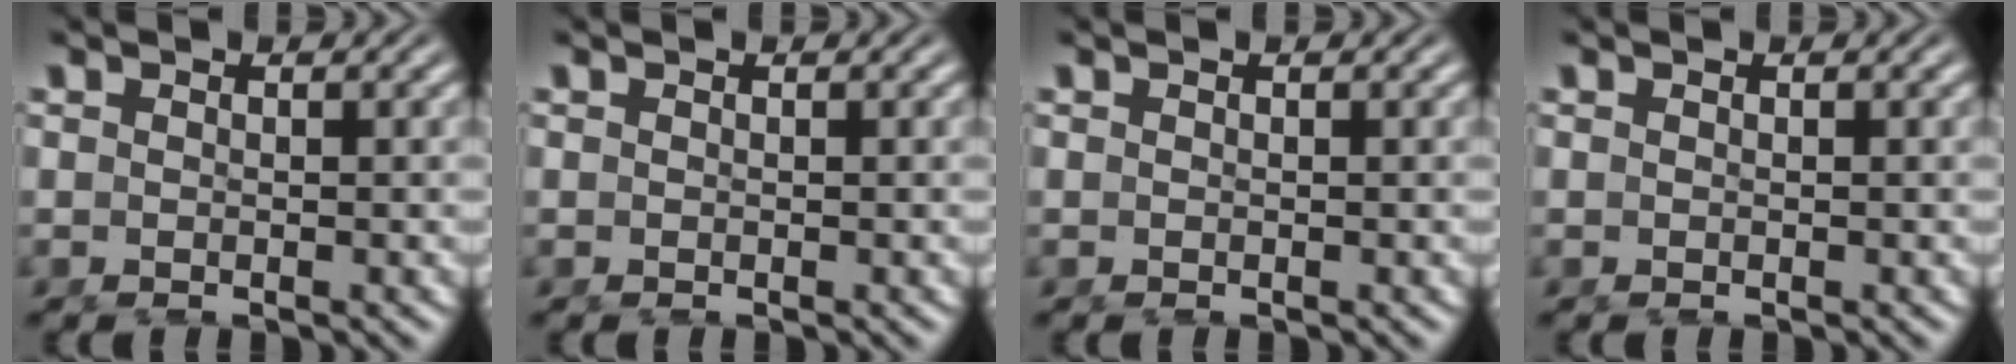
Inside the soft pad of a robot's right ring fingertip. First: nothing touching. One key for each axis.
{"total": 0.0}
{"total": 0.0}
{"total": 0.0}